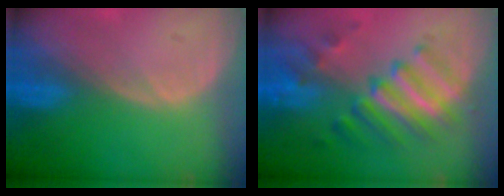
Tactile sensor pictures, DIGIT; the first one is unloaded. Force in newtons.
{"total": 9.5, "press": 8.4, "slide": 4.5}